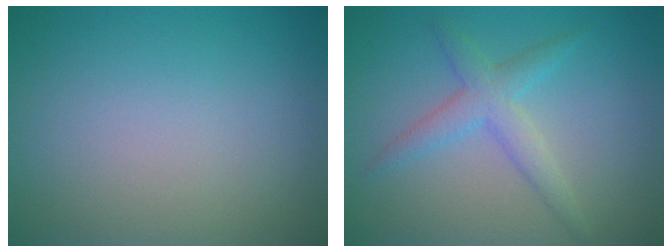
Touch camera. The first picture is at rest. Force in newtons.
{"total": 2.9, "press": 2.9, "slide": 0.1}